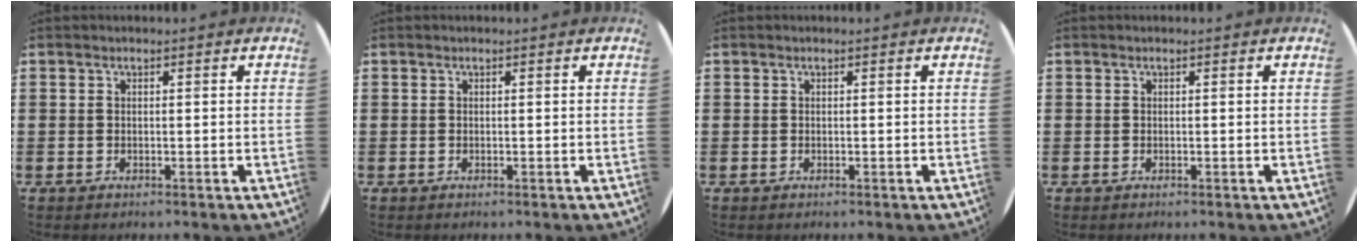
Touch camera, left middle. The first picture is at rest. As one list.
[{"total": 0.0}, {"total": 0.0}, {"total": 0.0}]